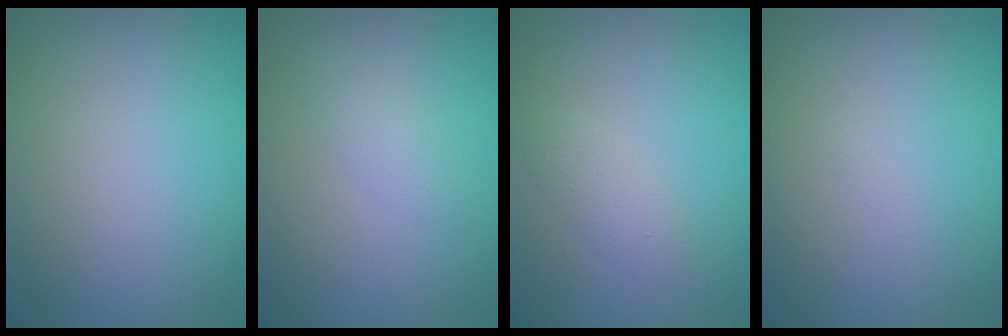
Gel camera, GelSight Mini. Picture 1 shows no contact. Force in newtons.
{"total": 1.4, "press": 1.4, "slide": 0.1}
{"total": 1.3, "press": 1.3, "slide": 0.1}
{"total": 0.0}